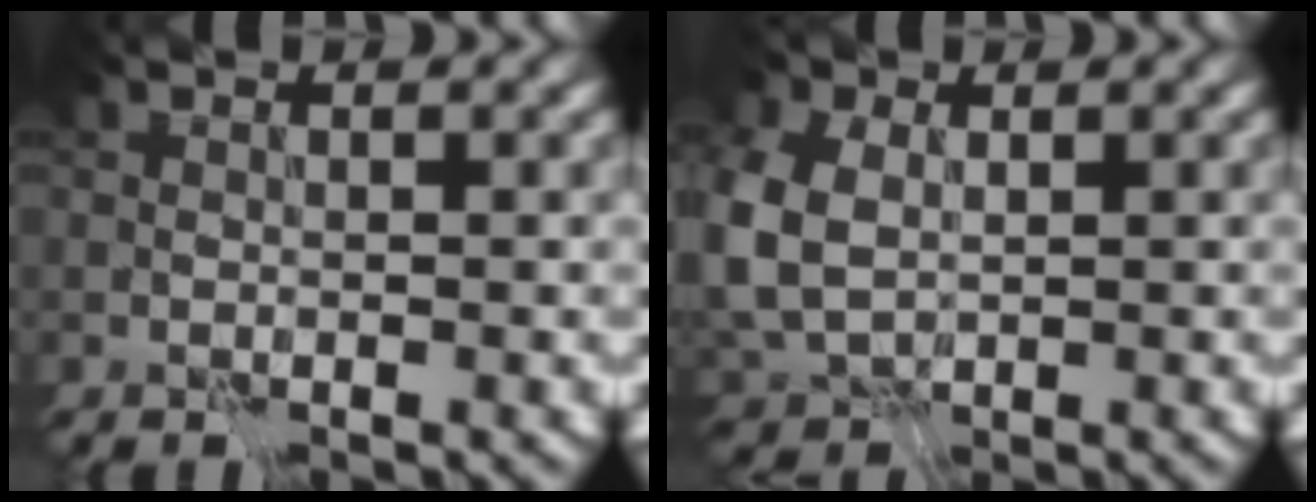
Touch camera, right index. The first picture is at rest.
{"total": 7.6, "force": [0.5, 6.0, 4.7], "torque": [-0.140, -0.005, 0.017]}